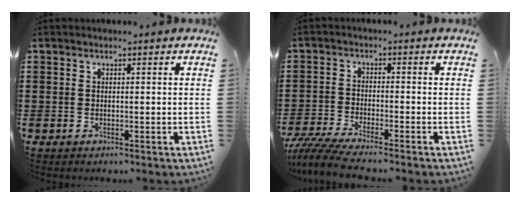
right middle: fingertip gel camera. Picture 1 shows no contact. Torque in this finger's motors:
{"motor_torque": [1.15, -0.57, 0.21, 0.17]}